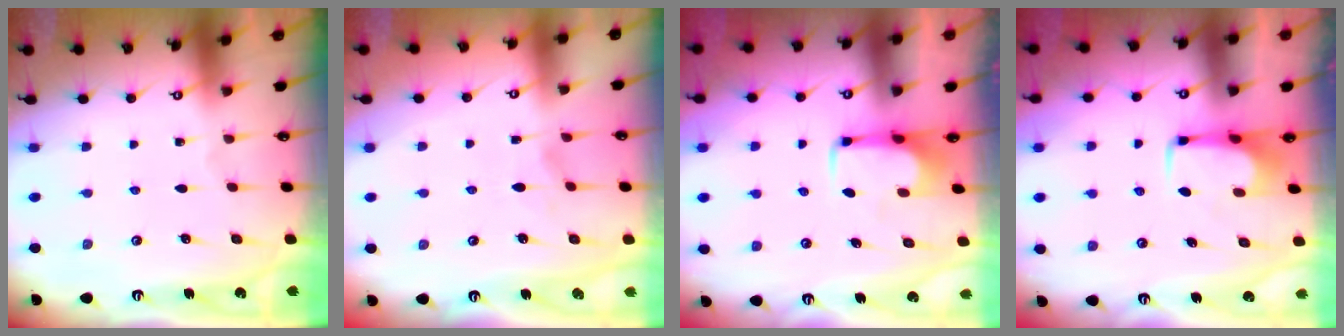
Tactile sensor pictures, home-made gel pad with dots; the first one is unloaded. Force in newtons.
{"total": 2.8, "press": 2.6, "slide": 1.1}
{"total": 2.1, "press": 2.1, "slide": 0.4}
{"total": 1.6, "press": 1.5, "slide": 0.5}